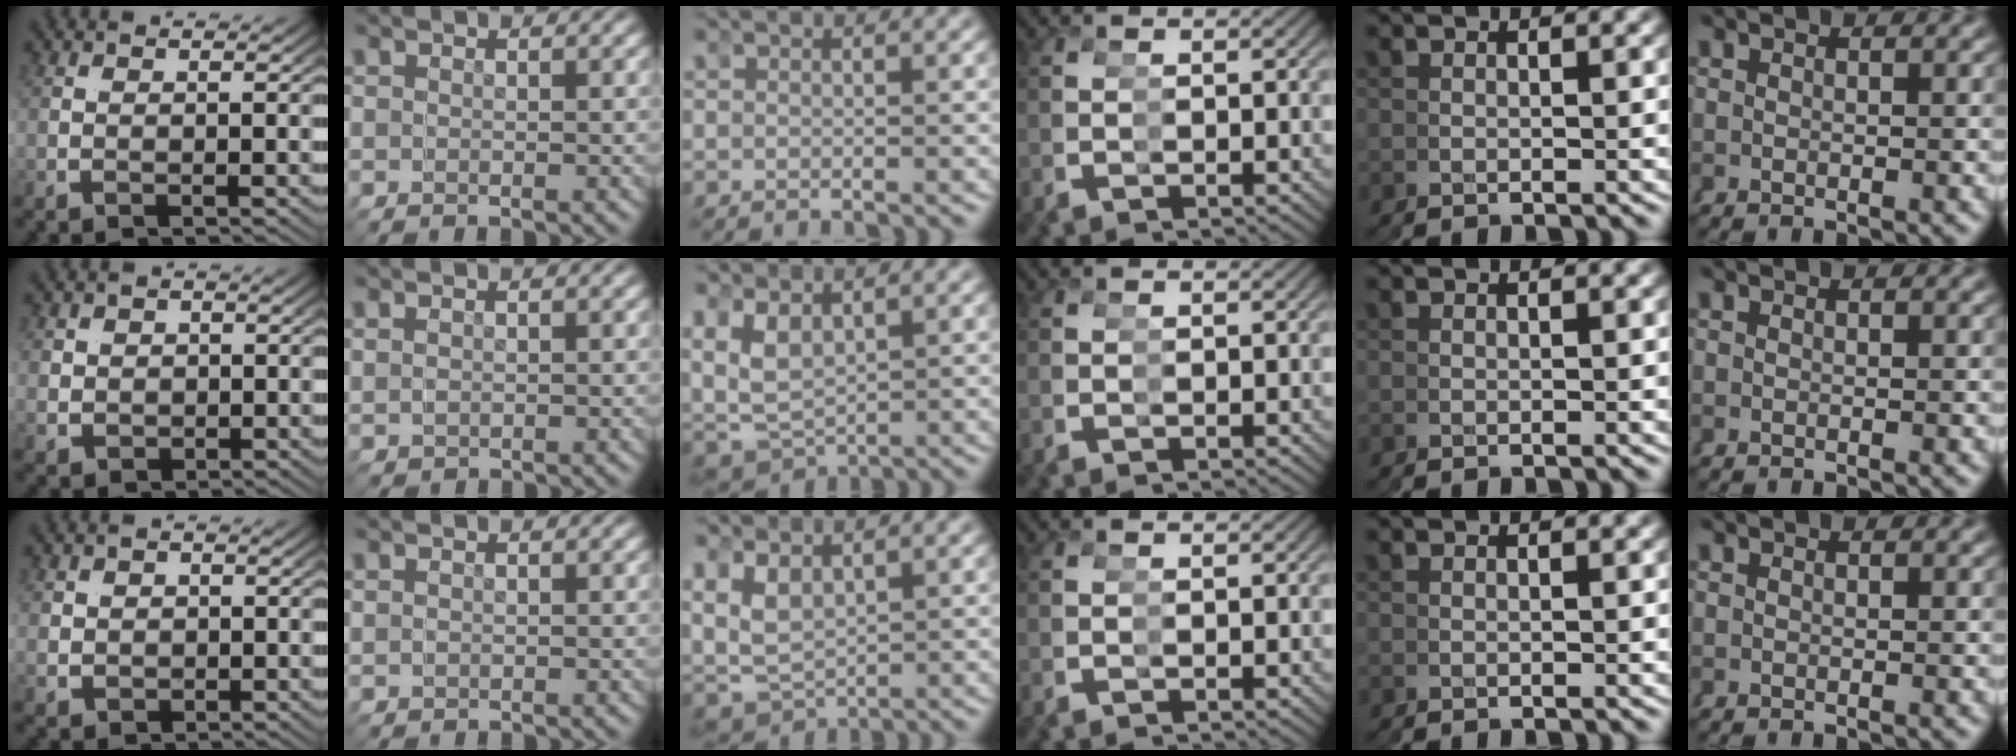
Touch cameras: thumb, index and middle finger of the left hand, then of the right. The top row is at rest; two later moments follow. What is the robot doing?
{"motion": "grasp_and_lifting", "object": "hoodie"}